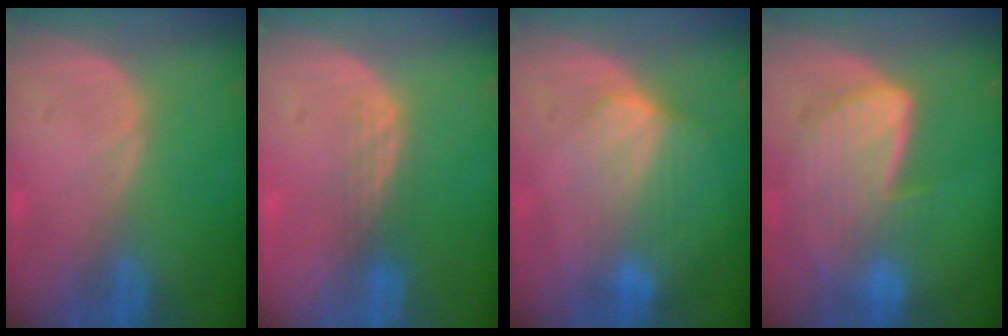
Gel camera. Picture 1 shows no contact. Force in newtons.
{"total": 3.0, "press": 2.6, "slide": 1.4}
{"total": 7.2, "press": 6.4, "slide": 3.1}
{"total": 7.8, "press": 7.3, "slide": 2.9}